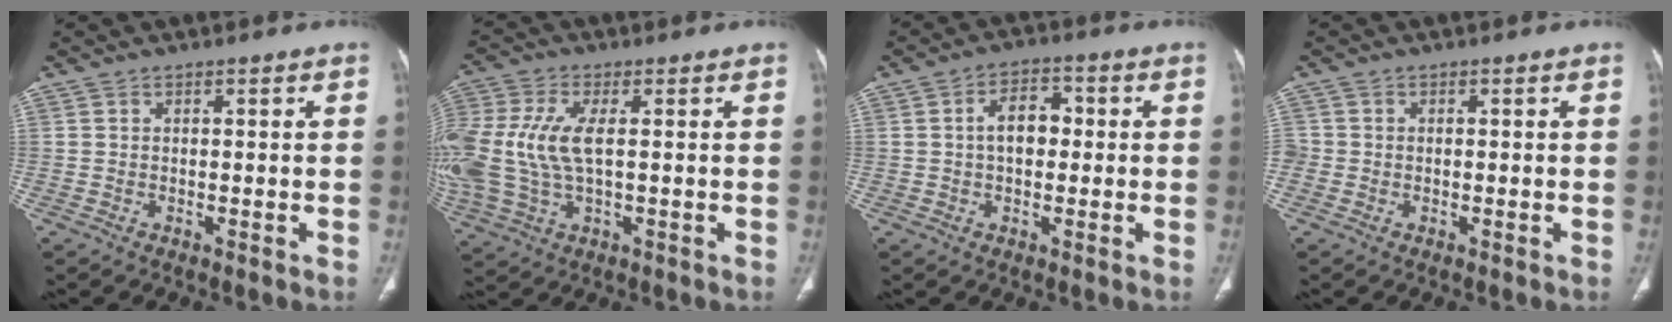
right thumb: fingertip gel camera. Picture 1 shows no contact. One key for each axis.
{"total": 17.3, "fx": 0.9, "fy": 9.2, "fz": 14.6, "tx": -0.375, "ty": 0.002, "tz": 0.023}
{"total": 6.2, "fx": 0.3, "fy": 4.0, "fz": 4.8, "tx": -0.068, "ty": 0.020, "tz": -0.002}
{"total": 2.2, "fx": -0.3, "fy": 2.1, "fz": 0.7, "tx": -0.006, "ty": 0.006, "tz": -0.005}